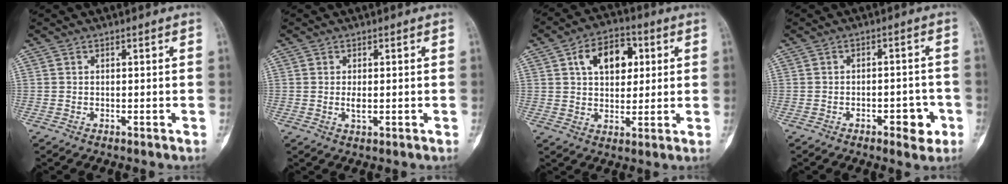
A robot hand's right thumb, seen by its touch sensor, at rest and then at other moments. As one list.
[{"total": 1.8, "force": [0.0, 0.8, 1.6], "torque": [-0.032, -0.004, 0.004]}, {"total": 11.2, "force": [3.4, 7.2, 7.9], "torque": [-0.095, 0.004, 0.050]}, {"total": 5.7, "force": [-2.6, 2.7, 4.3], "torque": [-0.045, 0.022, -0.030]}]